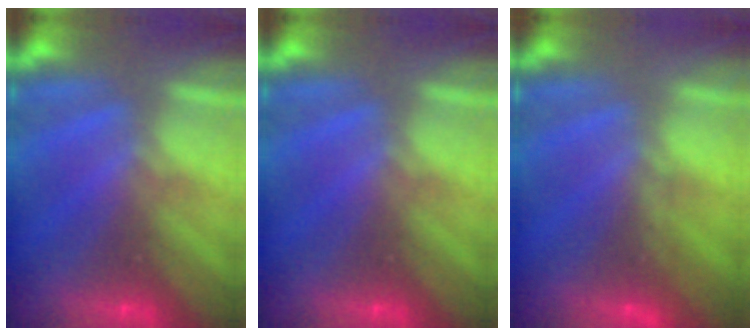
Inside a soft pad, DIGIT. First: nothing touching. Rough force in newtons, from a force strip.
{"total": 0.0}
{"total": 3.0}